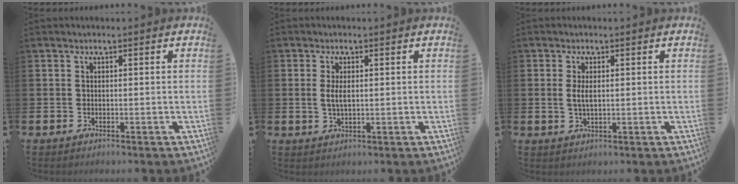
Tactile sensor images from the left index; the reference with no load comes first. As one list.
[{"total": 2.8, "force": [0.4, 1.2, 2.5], "torque": [-0.047, 0.005, 0.003]}, {"total": 2.5, "force": [0.4, 1.1, 2.3], "torque": [-0.036, 0.001, 0.003]}]